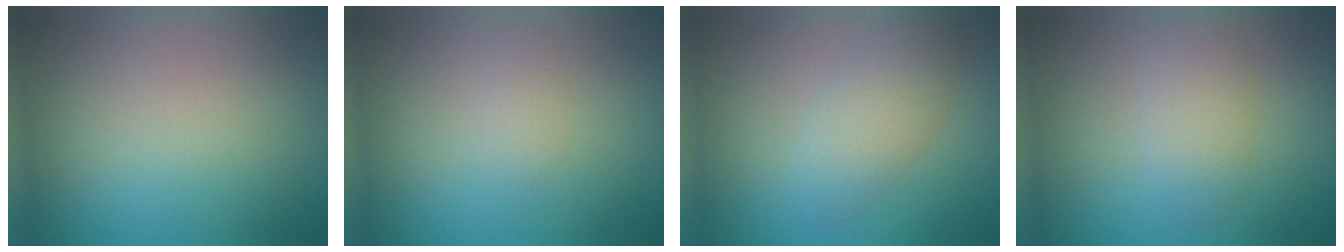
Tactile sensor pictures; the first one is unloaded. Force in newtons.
{"total": 1.1, "press": 1.1, "slide": 0.0}
{"total": 3.1, "press": 3.1, "slide": 0.0}
{"total": 2.8, "press": 2.8, "slide": 0.1}